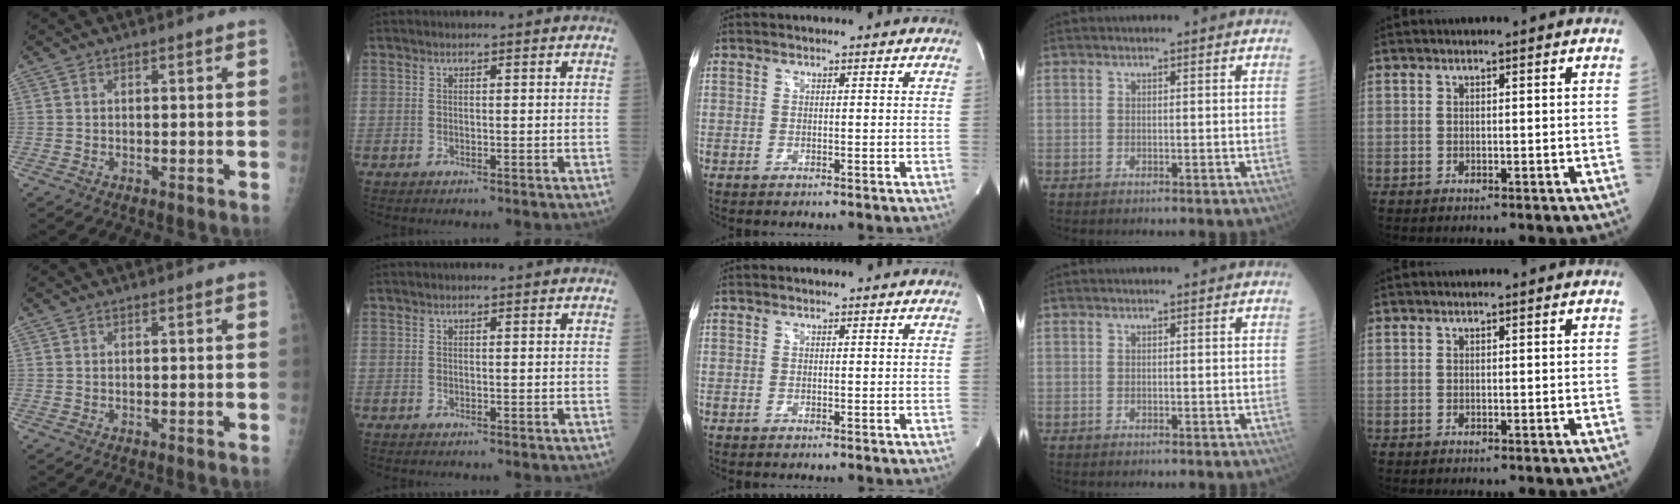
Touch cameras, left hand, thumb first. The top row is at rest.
{}